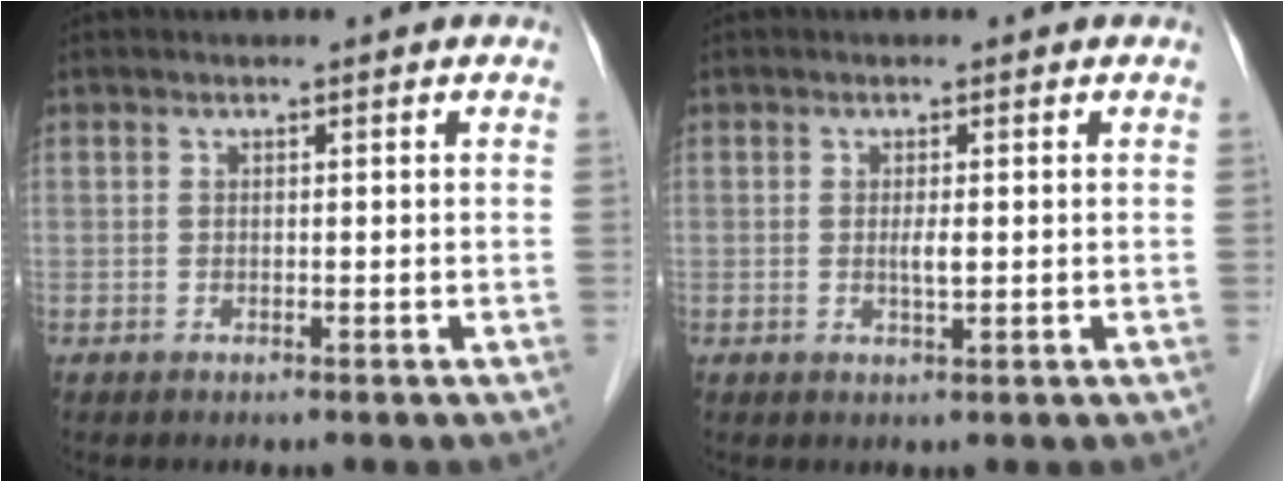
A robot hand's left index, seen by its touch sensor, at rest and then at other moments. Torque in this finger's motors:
{"motor_torque": [0.36, 0.14, 0.02, 0.04]}